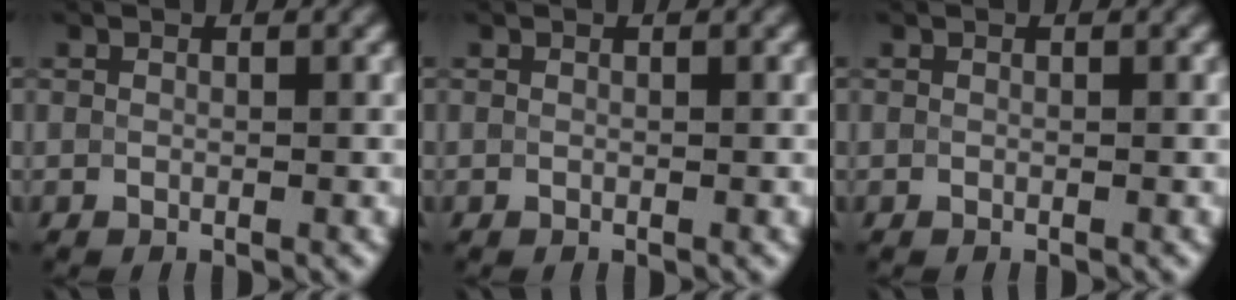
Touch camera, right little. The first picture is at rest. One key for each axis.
{"total": 0.0}
{"total": 0.0}